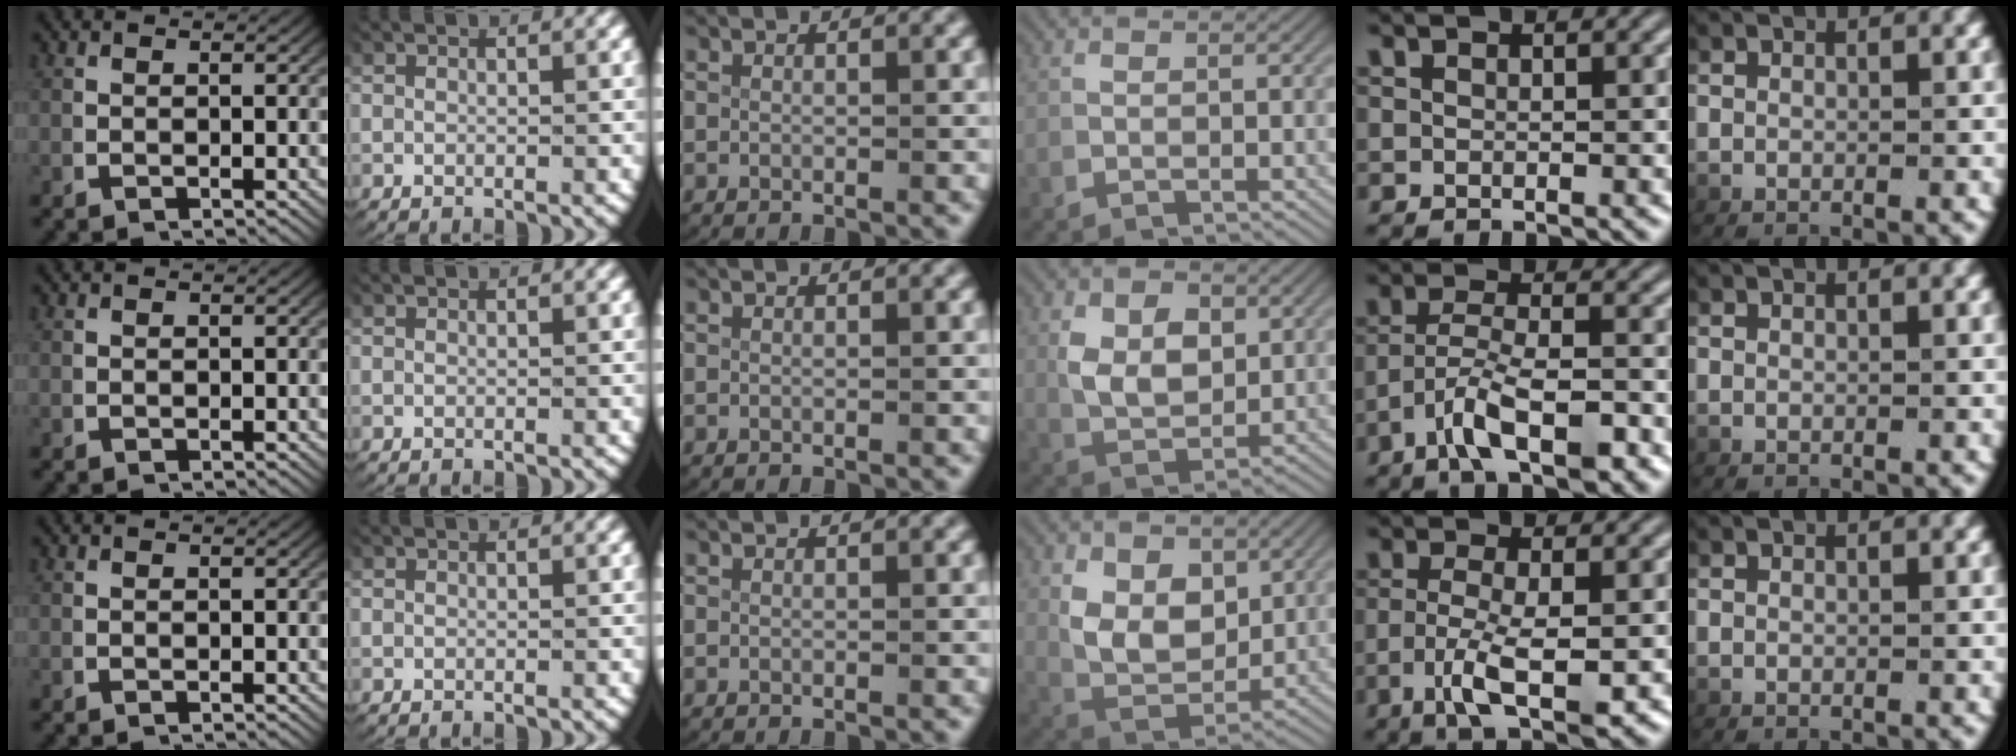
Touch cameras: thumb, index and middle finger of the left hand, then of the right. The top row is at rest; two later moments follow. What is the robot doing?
{"motion": "lift_and_place", "object": "key"}